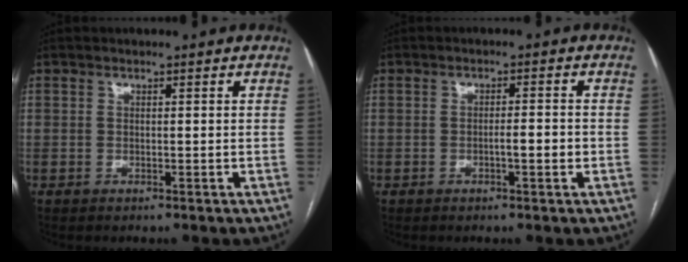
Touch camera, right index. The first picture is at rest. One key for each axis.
{"total": 2.7, "fx": -0.8, "fy": 0.3, "fz": 2.6, "tx": -0.041, "ty": 0.001, "tz": -0.013}